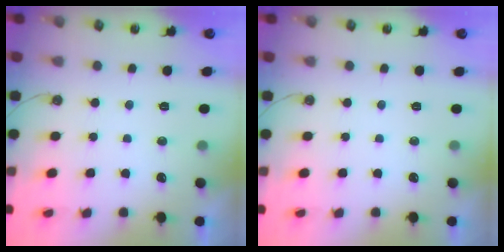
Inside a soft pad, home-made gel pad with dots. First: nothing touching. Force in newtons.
{"total": 0.0}